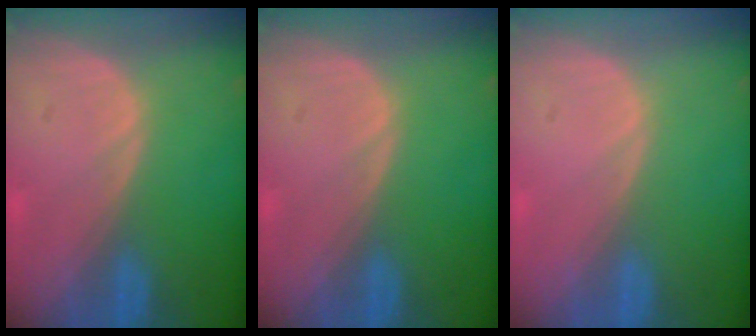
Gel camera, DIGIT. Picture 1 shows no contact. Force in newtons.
{"total": 0.0}
{"total": 0.0}